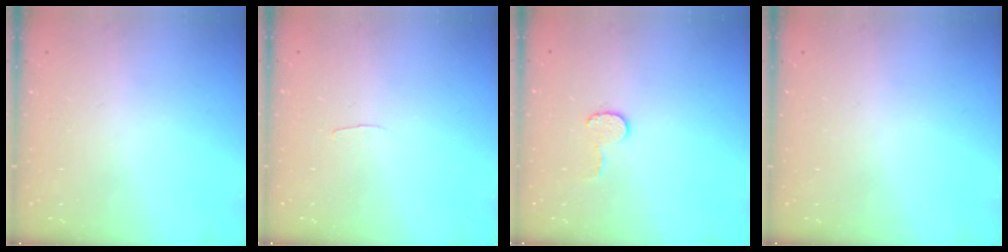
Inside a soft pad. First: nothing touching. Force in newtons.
{"total": 2.0, "press": 2.0, "slide": 0.2}
{"total": 6.4, "press": 6.4, "slide": 0.6}
{"total": 0.0}